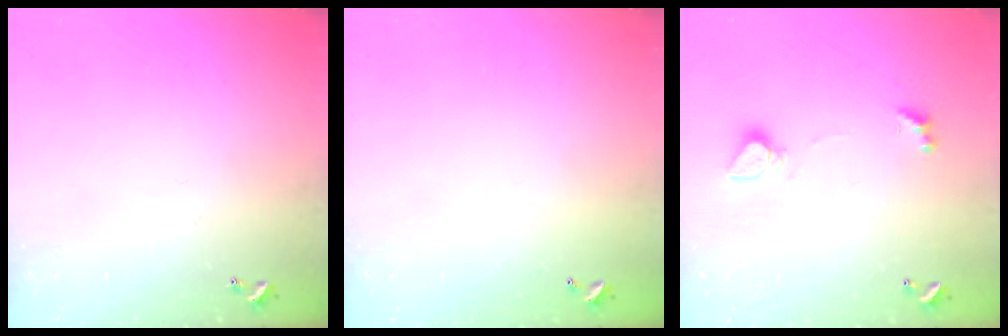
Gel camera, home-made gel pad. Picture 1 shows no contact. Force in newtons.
{"total": 2.9, "press": 2.9, "slide": 0.1}
{"total": 1.3, "press": 1.2, "slide": 0.4}